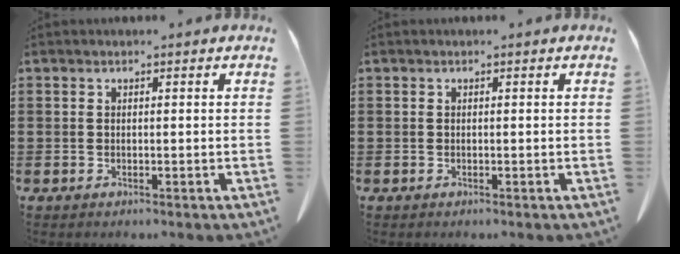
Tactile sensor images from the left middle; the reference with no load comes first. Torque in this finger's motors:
{"motor_torque": [0.00, 0.00, 0.00, 0.01]}